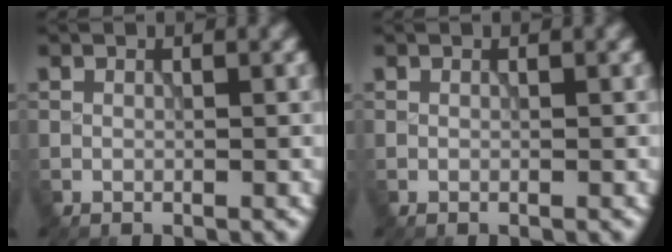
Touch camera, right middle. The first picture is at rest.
{"total": 0.0}